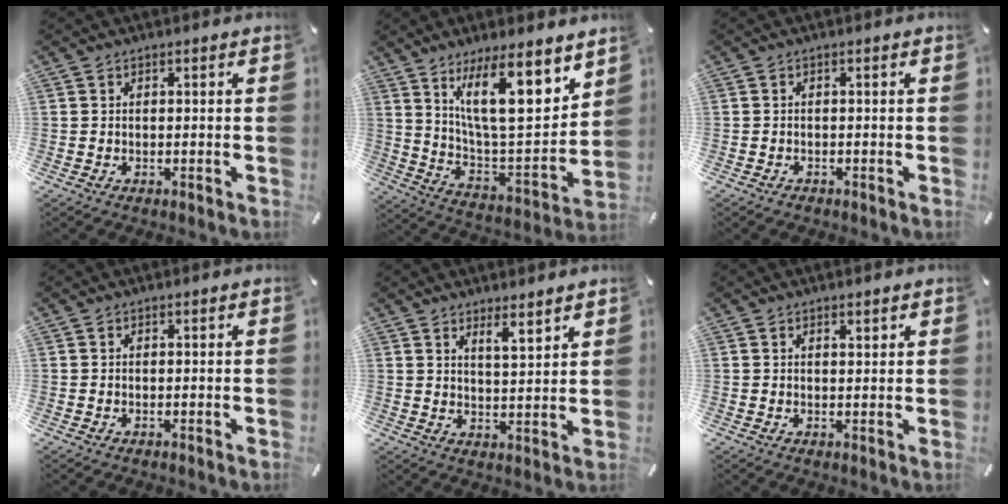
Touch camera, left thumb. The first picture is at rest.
{"total": 19.0, "force": [11.2, 6.4, 14.0], "torque": [-0.230, -0.063, 0.184]}
{"total": 0.6, "force": [-0.5, 0.4, 0.2], "torque": [-0.003, 0.003, -0.012]}
{"total": 0.0}
{"total": 5.0, "force": [4.5, 0.6, 2.2], "torque": [-0.030, -0.033, 0.076]}
{"total": 1.4, "force": [1.2, 0.4, 0.6], "torque": [-0.012, 0.000, 0.021]}